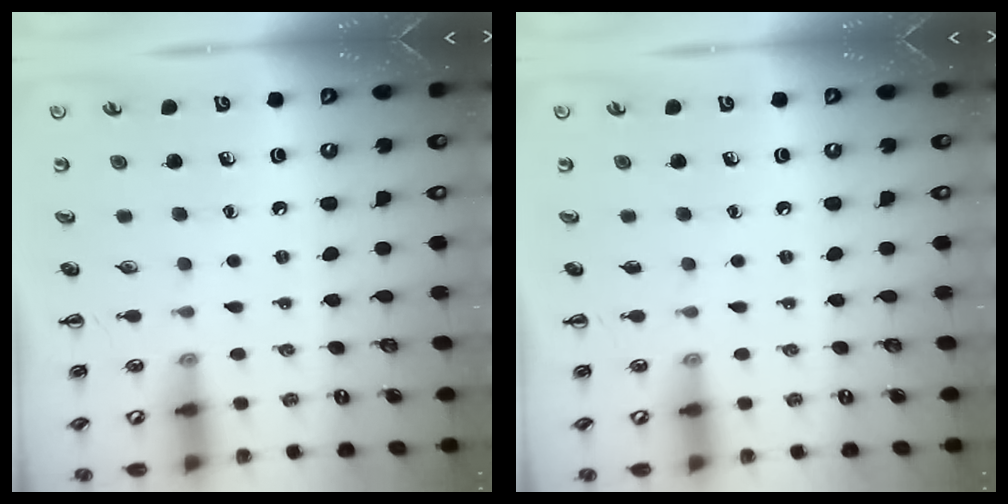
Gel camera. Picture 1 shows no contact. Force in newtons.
{"total": 0.0}